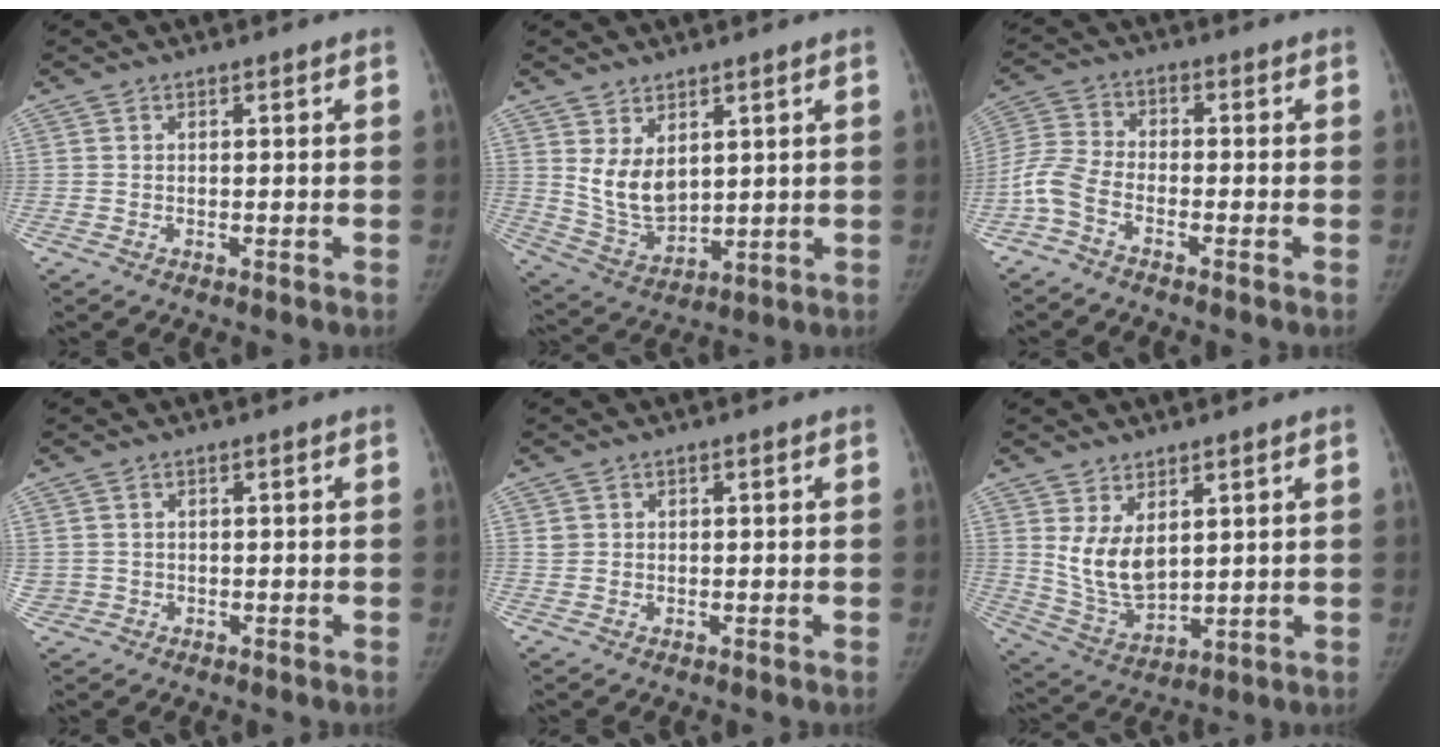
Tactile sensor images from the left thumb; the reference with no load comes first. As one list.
[{"total": 8.5, "force": [3.0, 5.2, 6.0], "torque": [-0.089, -0.030, 0.081]}, {"total": 6.2, "force": [-3.5, 2.7, 4.4], "torque": [-0.106, 0.025, -0.086]}, {"total": 2.5, "force": [0.2, 2.4, 0.5], "torque": [-0.007, 0.005, 0.011]}, {"total": 1.4, "force": [0.3, 1.4, 0.4], "torque": [0.002, 0.001, 0.006]}, {"total": 9.3, "force": [3.1, 5.3, 7.0], "torque": [-0.114, -0.029, 0.081]}]